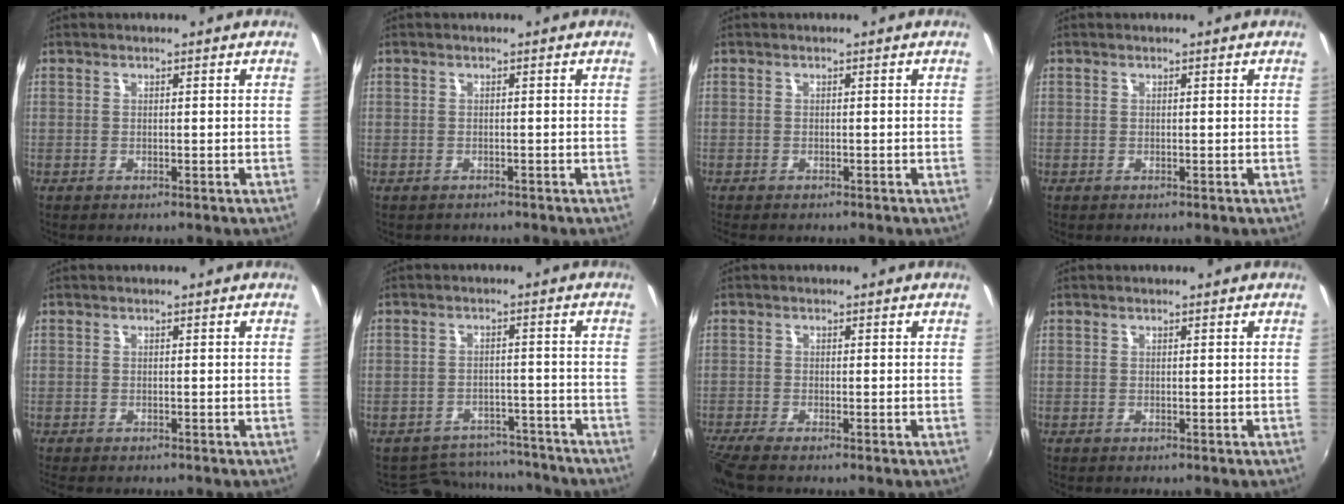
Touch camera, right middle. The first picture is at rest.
{"total": 0.7, "force": [-0.6, 0.4, 0.0], "torque": [-0.005, 0.002, -0.007]}
{"total": 1.5, "force": [-1.3, 0.2, 0.7], "torque": [-0.016, -0.010, -0.019]}
{"total": 0.0}
{"total": 1.9, "force": [-1.6, 0.3, 0.9], "torque": [-0.020, -0.013, -0.023]}
{"total": 11.9, "force": [-10.6, 4.9, 2.3], "torque": [-0.059, 0.026, -0.129]}
{"total": 3.5, "force": [-2.9, -0.1, 2.0], "torque": [-0.053, -0.018, -0.061]}
{"total": 0.0}